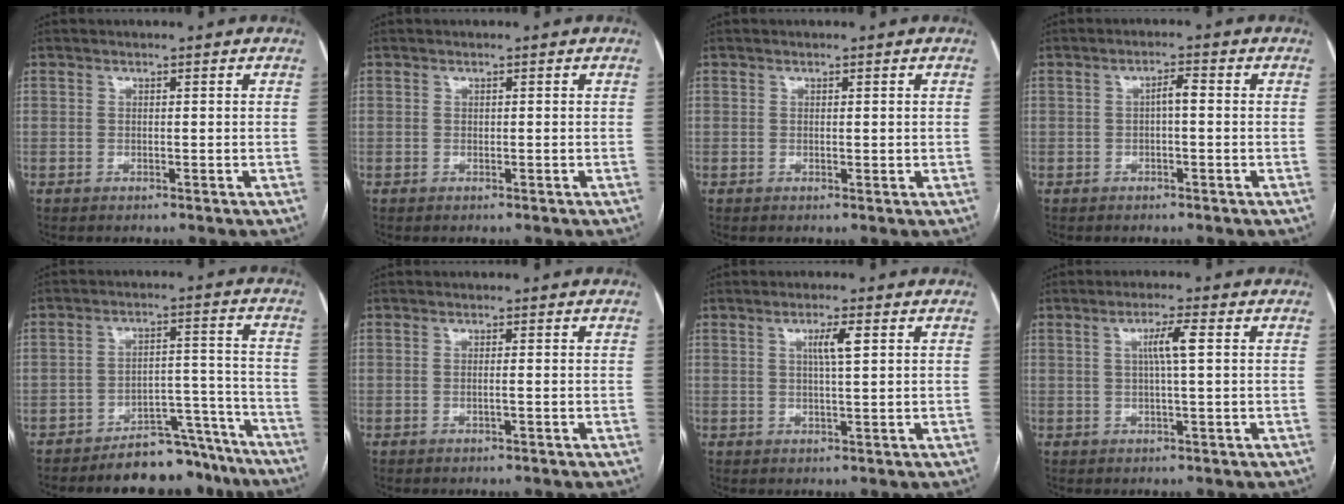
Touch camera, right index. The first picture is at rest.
{"total": 0.0}
{"total": 0.5, "force": [0.1, 0.3, 0.5], "torque": [-0.007, -0.002, 0.002]}
{"total": 2.1, "force": [-0.1, 0.5, 2.1], "torque": [-0.035, 0.005, -0.002]}
{"total": 10.6, "force": [-9.6, 3.8, 2.7], "torque": [-0.005, 0.046, -0.144]}
{"total": 0.8, "force": [-0.3, -0.1, 0.7], "torque": [-0.015, 0.001, -0.003]}
{"total": 3.3, "force": [1.1, 0.1, 3.2], "torque": [-0.056, 0.000, 0.017]}
{"total": 3.9, "force": [0.8, -0.2, 3.8], "torque": [-0.071, 0.003, 0.013]}